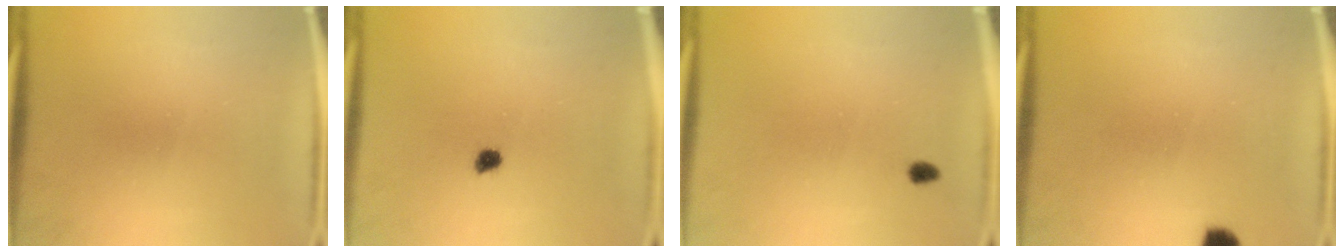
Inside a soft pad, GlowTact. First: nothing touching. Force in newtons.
{"total": 1.8}
{"total": 1.5}
{"total": 3.5}